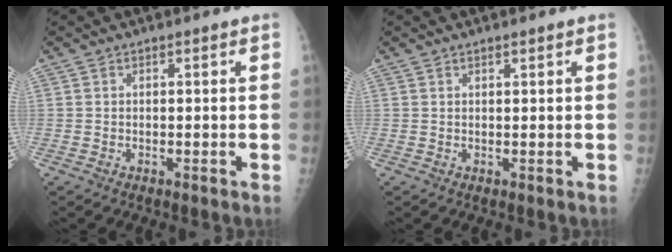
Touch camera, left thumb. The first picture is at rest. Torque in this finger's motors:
{"motor_torque": [-0.10, -0.08, -0.02, -0.02, -0.01]}